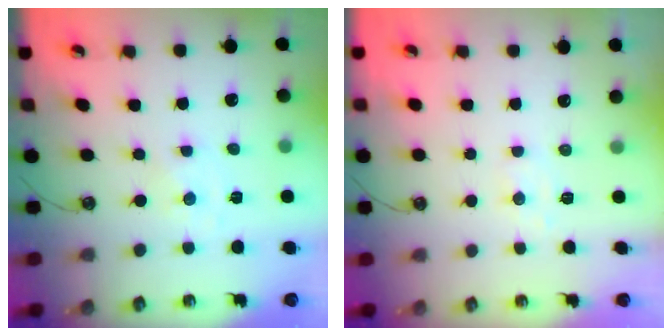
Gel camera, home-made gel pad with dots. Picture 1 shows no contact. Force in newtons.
{"total": 6.2, "press": 6.2, "slide": 0.6}